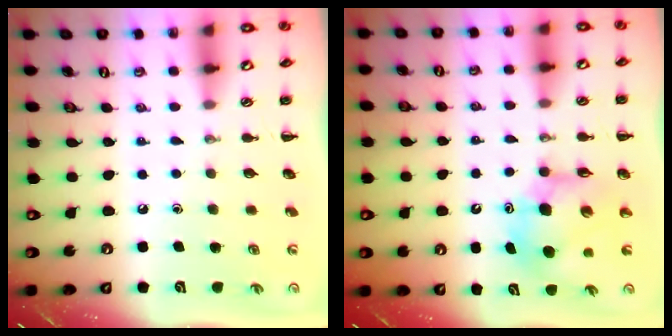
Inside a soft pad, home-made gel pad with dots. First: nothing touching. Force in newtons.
{"total": 8.7, "press": 8.3, "slide": 2.6}